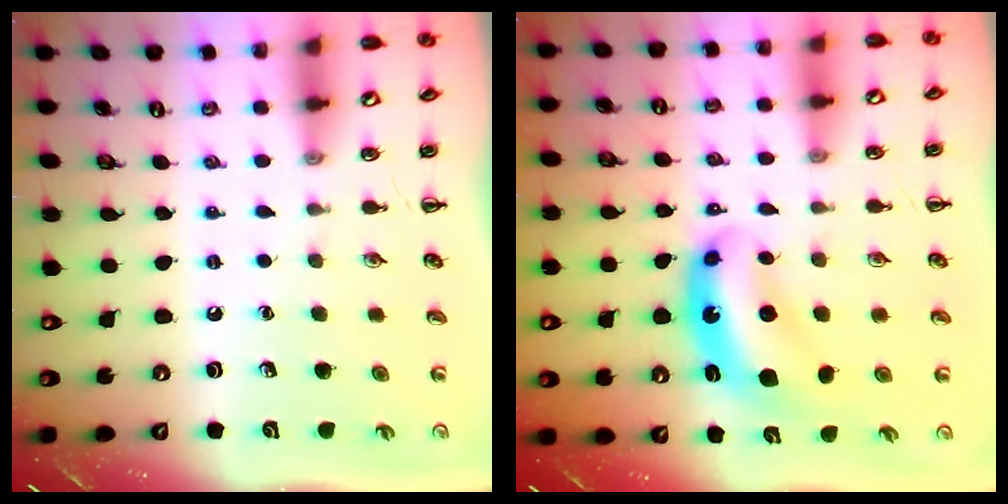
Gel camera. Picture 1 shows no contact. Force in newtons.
{"total": 8.2, "press": 7.9, "slide": 2.2}